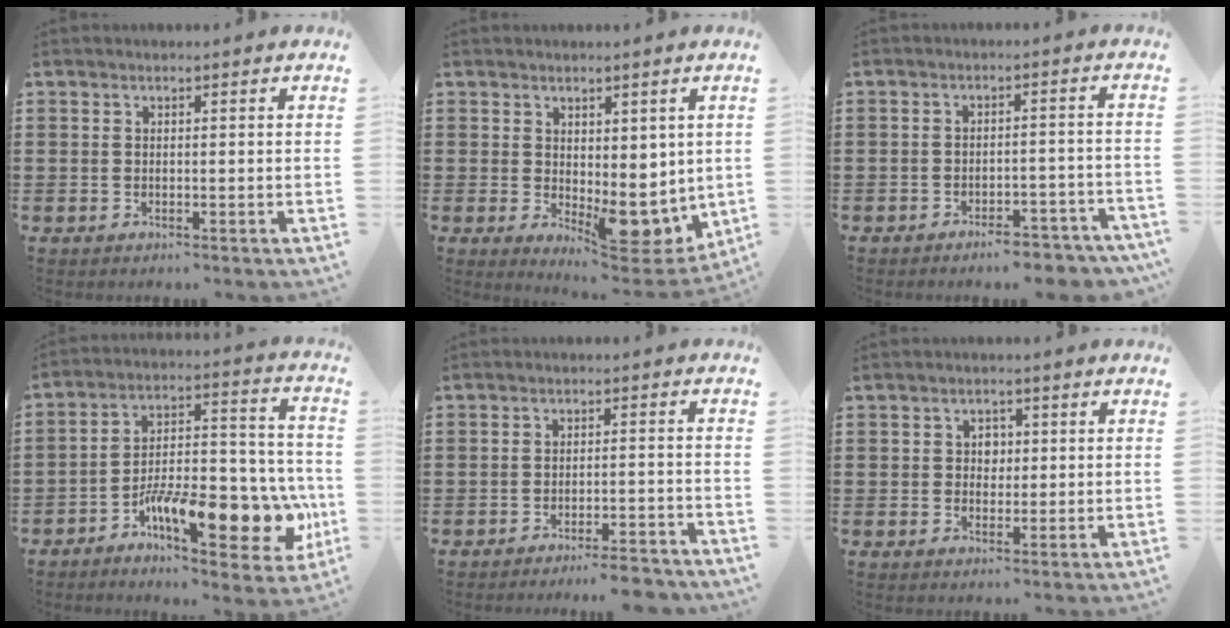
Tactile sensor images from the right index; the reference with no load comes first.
{"total": 6.1, "force": [0.2, 3.7, 4.8], "torque": [-0.052, -0.018, 0.010]}
{"total": 4.4, "force": [-4.2, 0.4, 1.5], "torque": [-0.026, -0.001, -0.080]}
{"total": 16.4, "force": [-7.4, 6.5, 13.1], "torque": [-0.196, 0.015, -0.113]}
{"total": 3.9, "force": [-3.6, -0.2, 1.4], "torque": [-0.025, -0.004, -0.073]}
{"total": 2.0, "force": [0.3, 1.7, 1.0], "torque": [-0.016, 0.007, 0.001]}